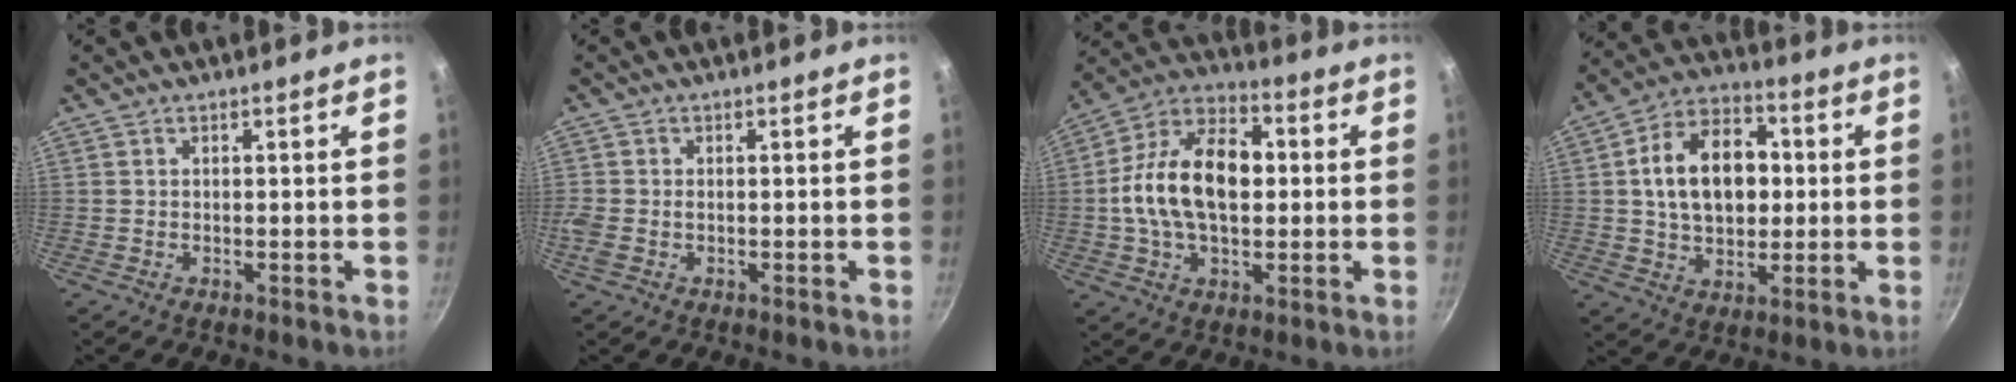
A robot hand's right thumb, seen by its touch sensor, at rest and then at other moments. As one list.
[{"total": 3.0, "force": [-0.9, 2.0, 2.1], "torque": [-0.053, 0.001, -0.020]}, {"total": 18.1, "force": [0.5, 11.2, 14.2], "torque": [-0.225, 0.031, -0.008]}, {"total": 16.2, "force": [1.7, 11.0, 11.7], "torque": [-0.160, 0.020, 0.020]}]